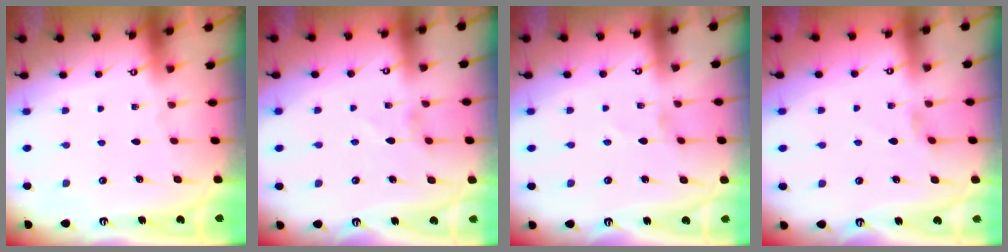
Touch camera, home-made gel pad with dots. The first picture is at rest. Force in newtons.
{"total": 2.9, "press": 2.9, "slide": 0.4}
{"total": 0.0}
{"total": 1.8, "press": 1.7, "slide": 0.5}